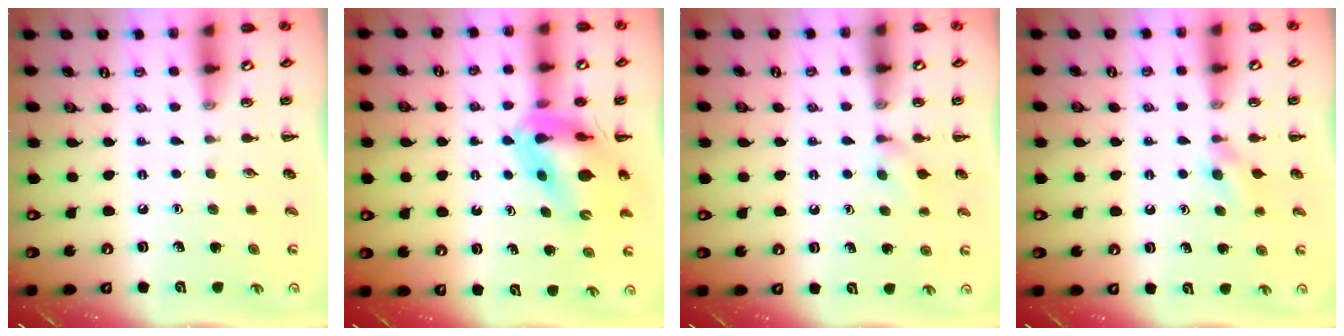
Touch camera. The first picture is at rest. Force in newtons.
{"total": 12.0, "press": 11.5, "slide": 3.5}
{"total": 3.7, "press": 3.3, "slide": 1.5}
{"total": 3.6, "press": 3.3, "slide": 1.4}